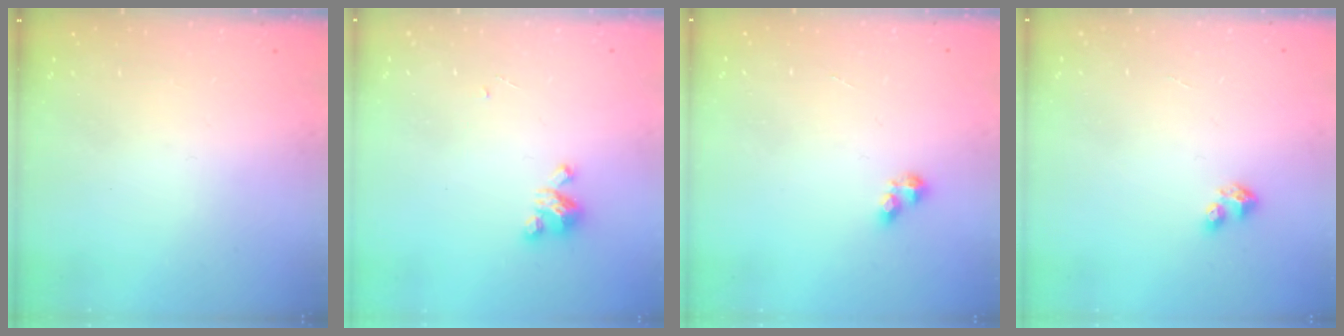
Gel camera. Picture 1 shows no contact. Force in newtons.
{"total": 3.6, "press": 3.6, "slide": 0.3}
{"total": 3.0, "press": 2.9, "slide": 0.5}
{"total": 3.0, "press": 2.9, "slide": 0.3}